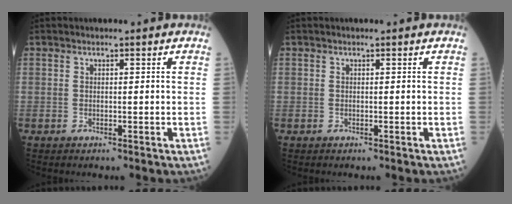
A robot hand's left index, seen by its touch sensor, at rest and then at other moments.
{"total": 0.0}